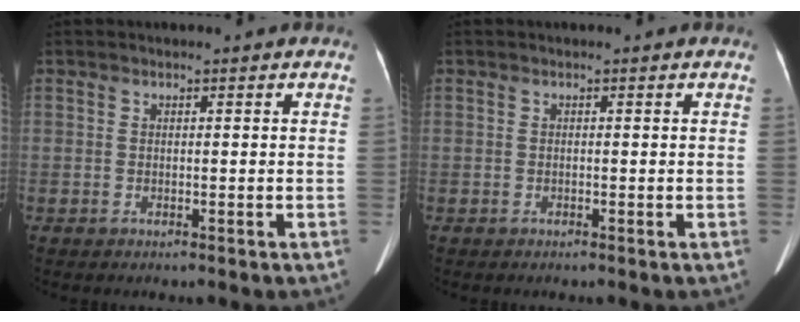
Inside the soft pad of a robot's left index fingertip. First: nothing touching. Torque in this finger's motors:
{"motor_torque": [0.00, 0.00, 0.00, 0.00]}